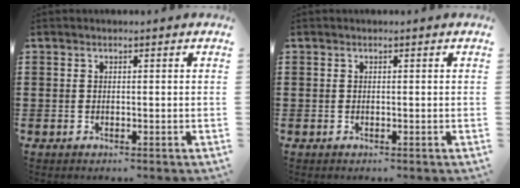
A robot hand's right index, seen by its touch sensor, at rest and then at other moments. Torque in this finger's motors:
{"motor_torque": [2.14, 0.00, 0.00, 0.00]}